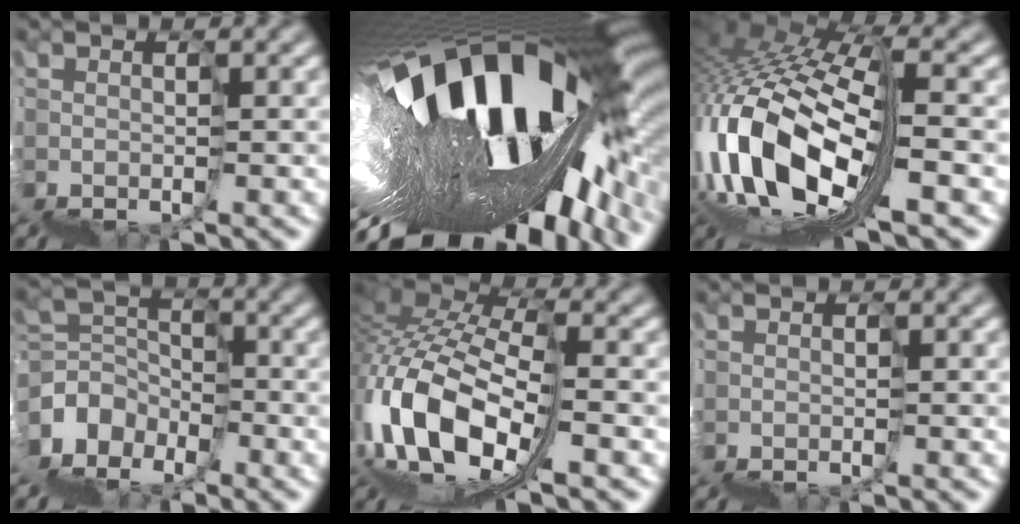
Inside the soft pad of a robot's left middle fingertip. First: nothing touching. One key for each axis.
{"total": 18.7, "fx": 2.0, "fy": 6.2, "fz": 17.6, "tx": -0.297, "ty": -0.005, "tz": 0.021}
{"total": 12.5, "fx": -0.6, "fy": 5.4, "fz": 11.3, "tx": -0.236, "ty": 0.019, "tz": -0.005}
{"total": 3.5, "fx": -0.8, "fy": 2.9, "fz": 1.7, "tx": -0.018, "ty": 0.019, "tz": -0.029}
{"total": 11.3, "fx": -0.6, "fy": 5.3, "fz": 9.9, "tx": -0.201, "ty": 0.025, "tz": -0.009}
{"total": 0.0}